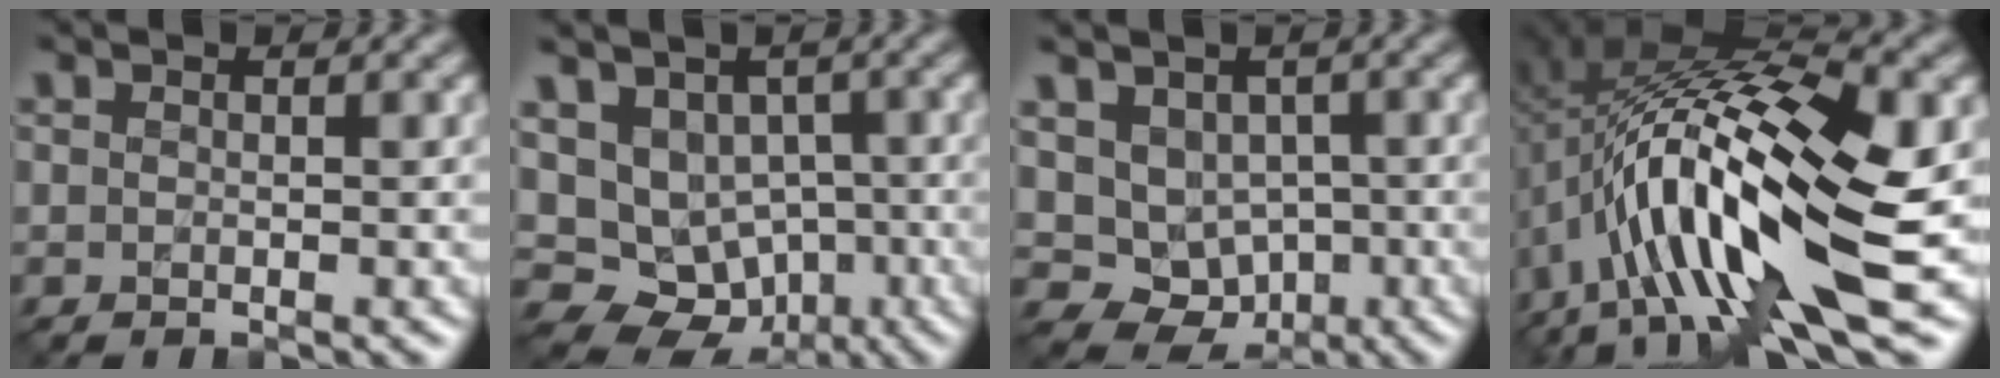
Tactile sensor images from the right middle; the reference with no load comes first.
{"total": 11.2, "force": [-2.0, 10.0, 4.5], "torque": [-0.094, -0.009, -0.030]}
{"total": 7.6, "force": [-0.2, 6.7, 3.5], "torque": [-0.062, 0.002, -0.002]}
{"total": 16.0, "force": [-2.2, 6.1, 14.6], "torque": [-0.271, 0.011, -0.040]}